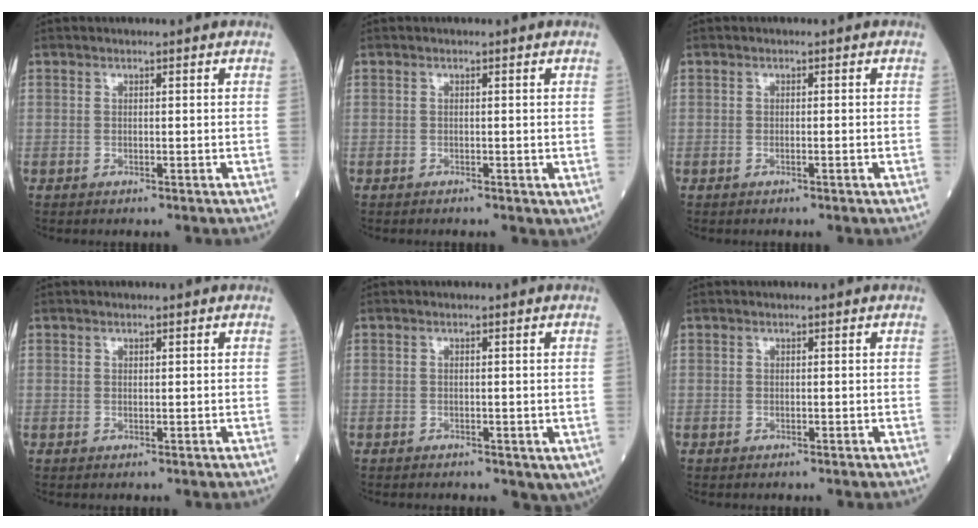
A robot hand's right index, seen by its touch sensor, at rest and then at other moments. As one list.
[{"total": 0.6, "force": [-0.3, 0.3, 0.5], "torque": [-0.010, -0.002, -0.004]}, {"total": 0.7, "force": [-0.3, -0.2, 0.6], "torque": [-0.015, 0.000, -0.003]}, {"total": 0.0}, {"total": 3.4, "force": [-1.5, 1.7, 2.5], "torque": [-0.026, -0.004, -0.020]}, {"total": 0.0}]